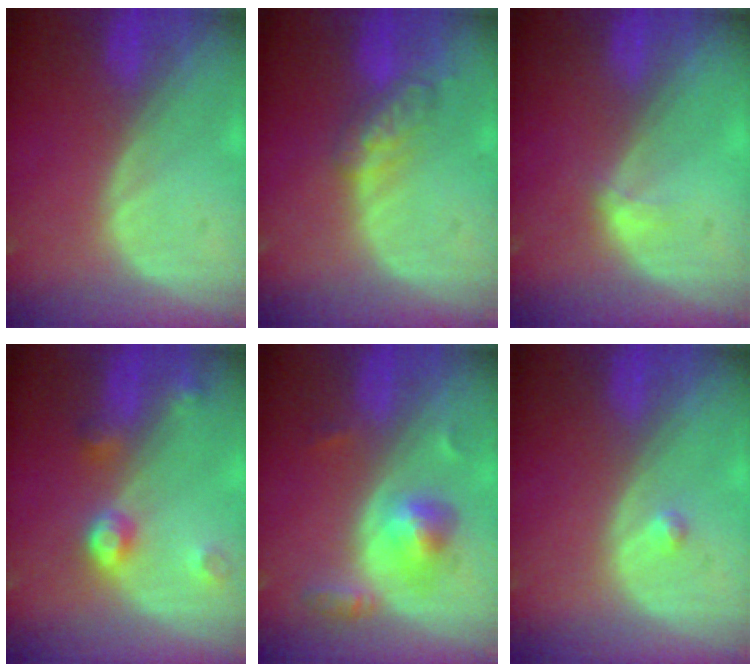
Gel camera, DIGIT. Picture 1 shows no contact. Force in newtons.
{"total": 5.3, "press": 4.8, "slide": 2.1}
{"total": 1.3, "press": 0.9, "slide": 0.9}
{"total": 4.5, "press": 4.0, "slide": 2.0}
{"total": 5.1, "press": 5.1, "slide": 0.9}
{"total": 0.8, "press": 0.8, "slide": 0.1}